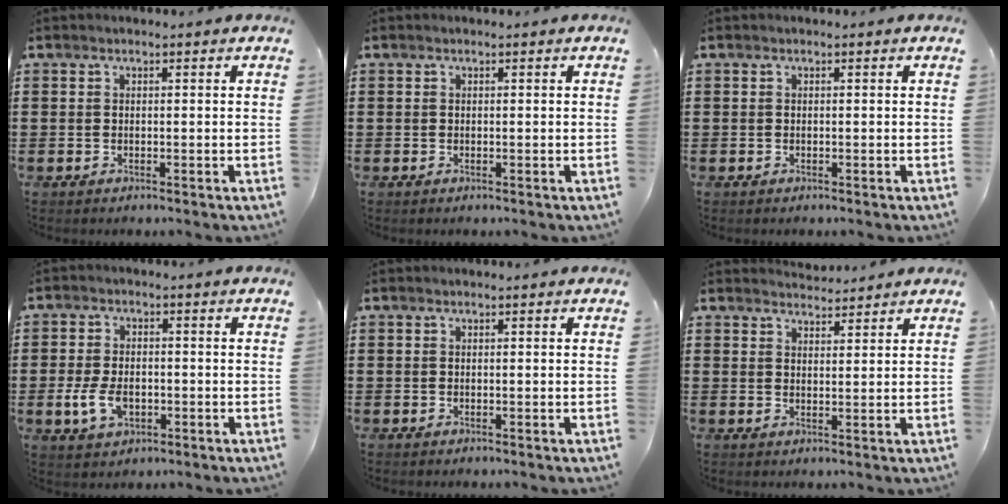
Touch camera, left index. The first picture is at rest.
{"total": 0.0}
{"total": 0.0}
{"total": 5.4, "force": [-1.5, 3.3, 4.0], "torque": [-0.090, 0.000, -0.030]}
{"total": 0.0}
{"total": 2.6, "force": [2.6, 0.3, 0.0], "torque": [-0.007, -0.005, 0.049]}